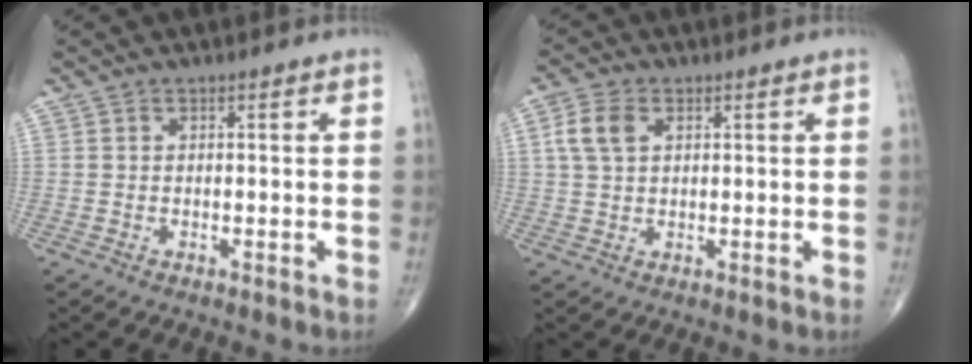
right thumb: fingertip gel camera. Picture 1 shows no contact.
{"total": 5.5, "force": [1.6, 3.5, 3.8], "torque": [-0.081, 0.007, 0.030]}